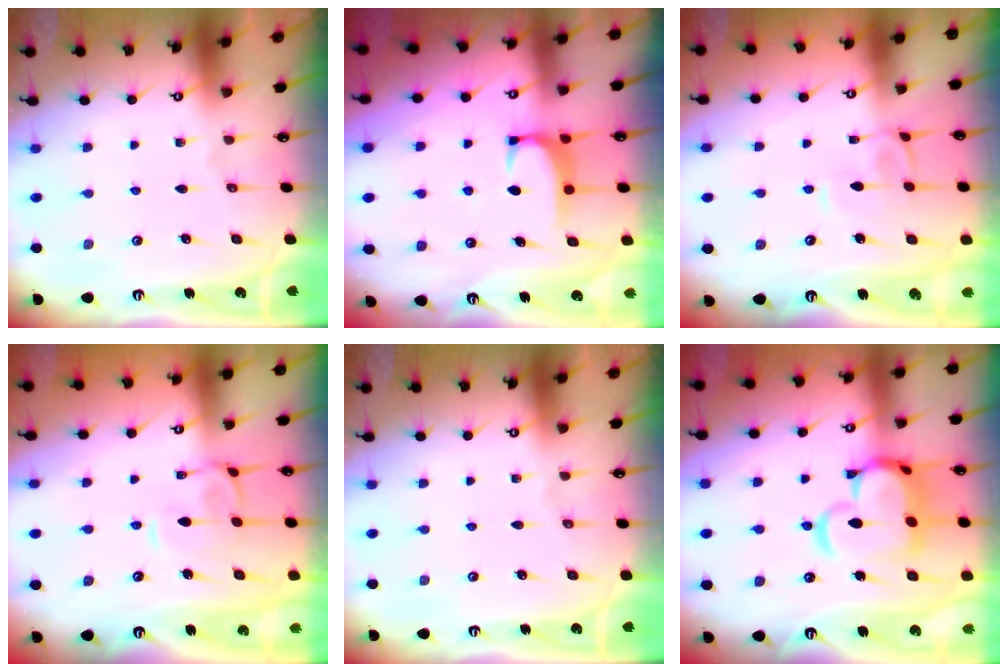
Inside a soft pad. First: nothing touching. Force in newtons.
{"total": 2.0, "press": 1.9, "slide": 0.5}
{"total": 2.9, "press": 2.9, "slide": 0.1}
{"total": 0.7, "press": 0.1, "slide": 0.7}
{"total": 0.0}
{"total": 8.8, "press": 8.8, "slide": 1.2}